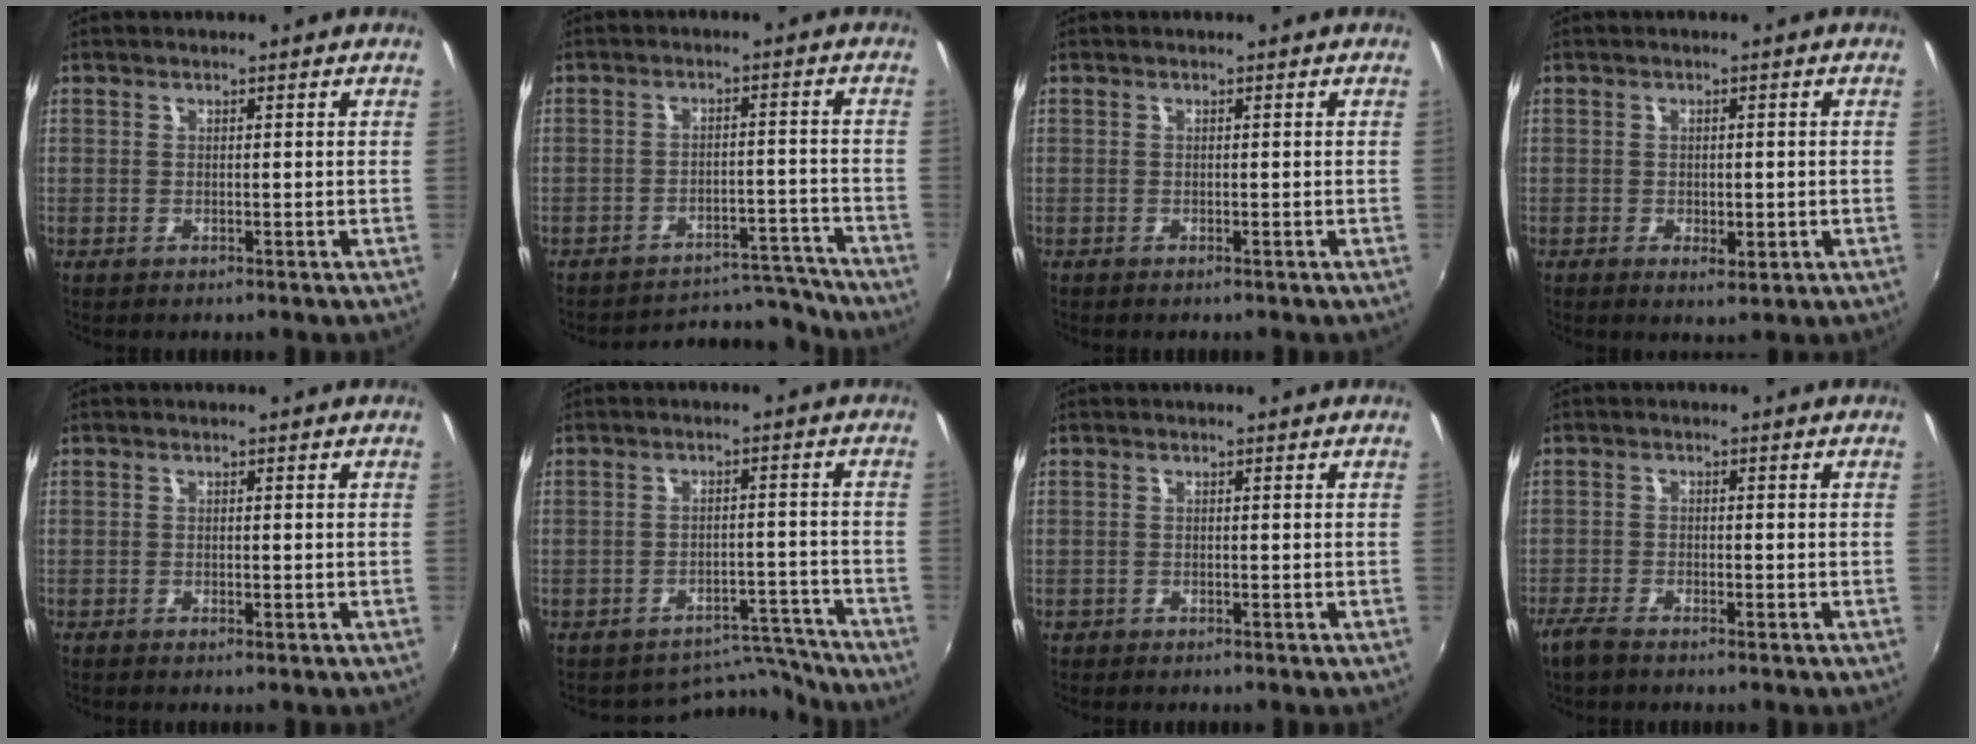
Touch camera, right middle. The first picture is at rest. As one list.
[{"total": 12.8, "force": [-12.4, 2.5, 1.8], "torque": [-0.029, 0.029, -0.161]}, {"total": 0.0}, {"total": 2.5, "force": [-0.6, 1.5, 1.9], "torque": [-0.034, -0.007, -0.009]}, {"total": 0.0}, {"total": 6.4, "force": [-6.2, 1.0, -1.4], "torque": [0.027, 0.025, -0.088]}, {"total": 0.7, "force": [-0.4, 0.6, 0.2], "torque": [-0.003, -0.003, -0.007]}, {"total": 3.5, "force": [-2.8, 0.9, 1.9], "torque": [-0.057, -0.009, -0.061]}]